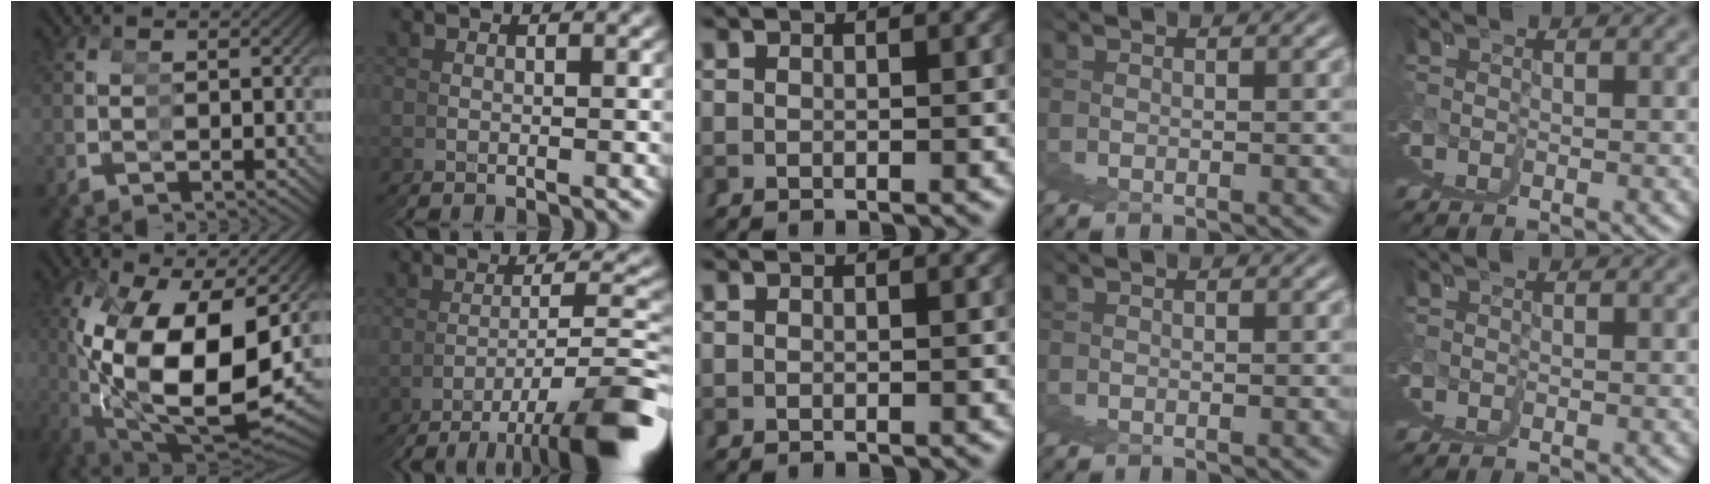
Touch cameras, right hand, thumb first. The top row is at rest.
{"thumb": {"total": 17.9, "force": [-0.7, 11.1, 14.1], "torque": [-0.290, -0.027, 0.017]}, "index": {"total": 8.6, "force": [-5.5, 0.2, 6.7], "torque": [-0.083, 0.004, -0.082]}}